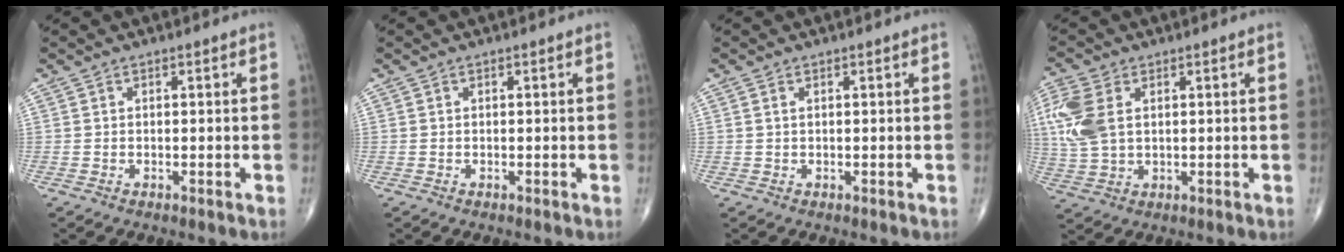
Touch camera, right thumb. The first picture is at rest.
{"total": 0.0}
{"total": 0.8, "force": [0.3, 0.3, 0.6], "torque": [-0.016, 0.007, 0.008]}
{"total": 10.1, "force": [2.5, 6.2, 7.5], "torque": [-0.194, 0.004, 0.054]}